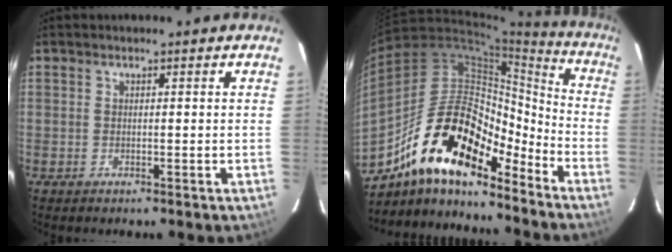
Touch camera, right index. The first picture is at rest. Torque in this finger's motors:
{"motor_torque": [1.63, -0.51, 0.73, 0.17]}